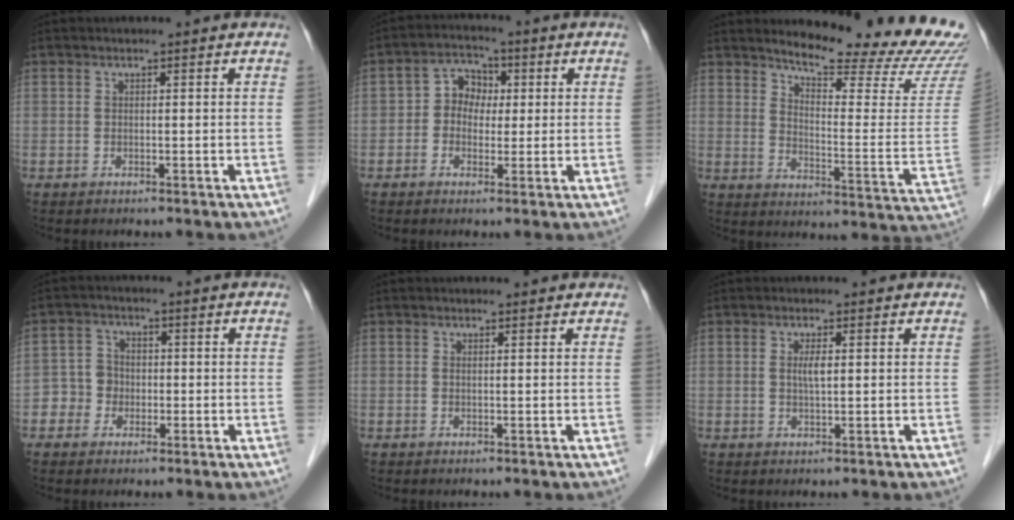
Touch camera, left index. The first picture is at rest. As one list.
[{"total": 4.9, "force": [0.3, 4.1, 2.7], "torque": [-0.048, 0.021, 0.000]}, {"total": 19.8, "force": [18.5, 1.2, 6.9], "torque": [-0.099, -0.111, 0.224]}, {"total": 3.9, "force": [-1.2, 3.6, 0.7], "torque": [-0.012, 0.014, -0.025]}, {"total": 1.0, "force": [0.9, 0.3, 0.3], "torque": [-0.015, 0.006, 0.007]}, {"total": 1.8, "force": [0.4, 0.3, 1.7], "torque": [-0.036, 0.000, 0.005]}]